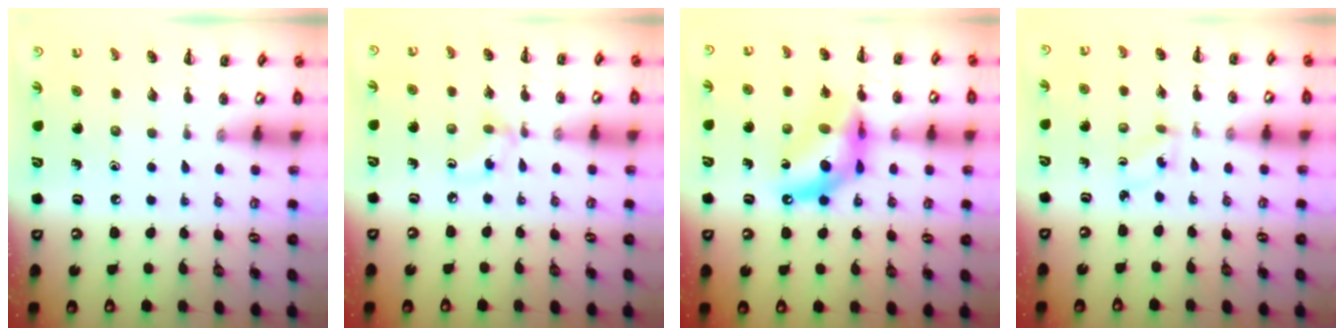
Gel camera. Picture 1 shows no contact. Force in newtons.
{"total": 3.6, "press": 3.4, "slide": 1.4}
{"total": 13.8, "press": 13.3, "slide": 3.6}
{"total": 1.5, "press": 1.4, "slide": 0.6}